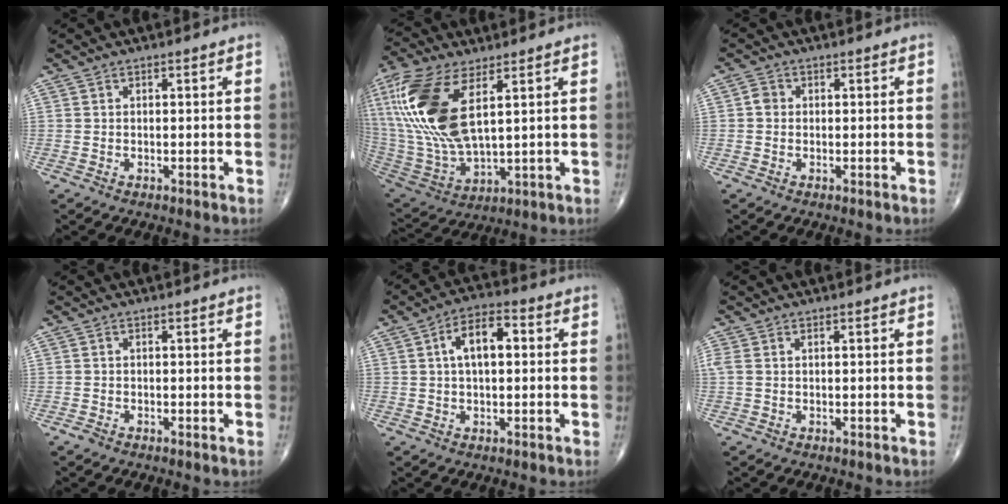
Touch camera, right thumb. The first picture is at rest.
{"total": 21.6, "force": [6.7, 9.5, 18.2], "torque": [-0.415, -0.024, 0.134]}
{"total": 1.8, "force": [0.0, 1.6, 0.8], "torque": [-0.008, 0.004, -0.004]}
{"total": 0.9, "force": [-0.6, 0.3, 0.6], "torque": [-0.014, -0.002, -0.015]}
{"total": 8.0, "force": [1.3, 4.0, 6.8], "torque": [-0.108, 0.018, 0.015]}
{"total": 2.0, "force": [0.3, 1.2, 1.6], "torque": [-0.063, 0.013, 0.009]}